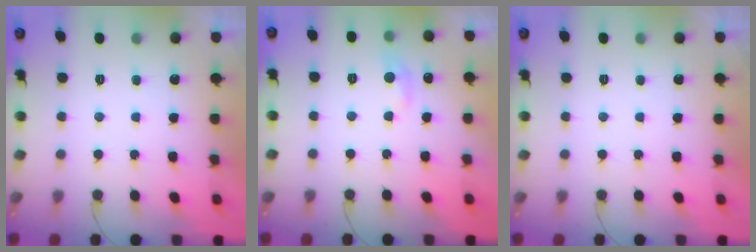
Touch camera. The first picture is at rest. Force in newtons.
{"total": 5.9, "press": 5.9, "slide": 0.8}
{"total": 0.0}